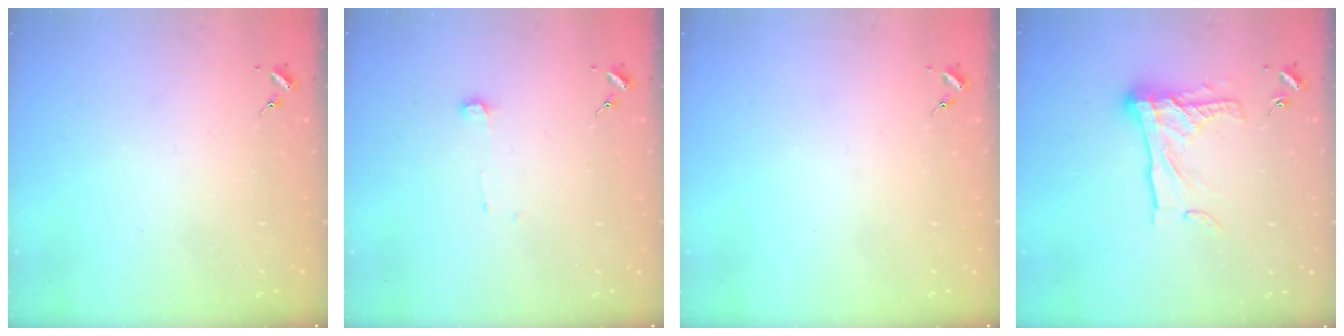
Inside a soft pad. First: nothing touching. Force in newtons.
{"total": 3.6, "press": 3.6, "slide": 0.4}
{"total": 0.0}
{"total": 16.2, "press": 16.2, "slide": 1.3}